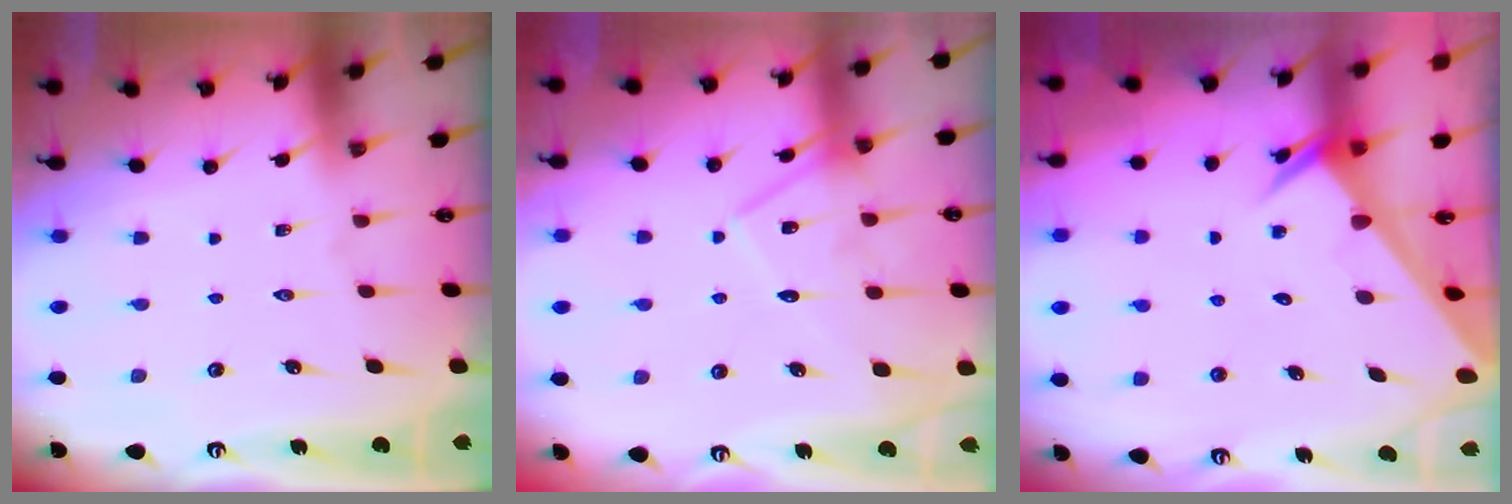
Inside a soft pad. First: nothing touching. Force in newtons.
{"total": 13.6, "press": 13.6, "slide": 1.0}
{"total": 2.5, "press": 2.5, "slide": 0.0}